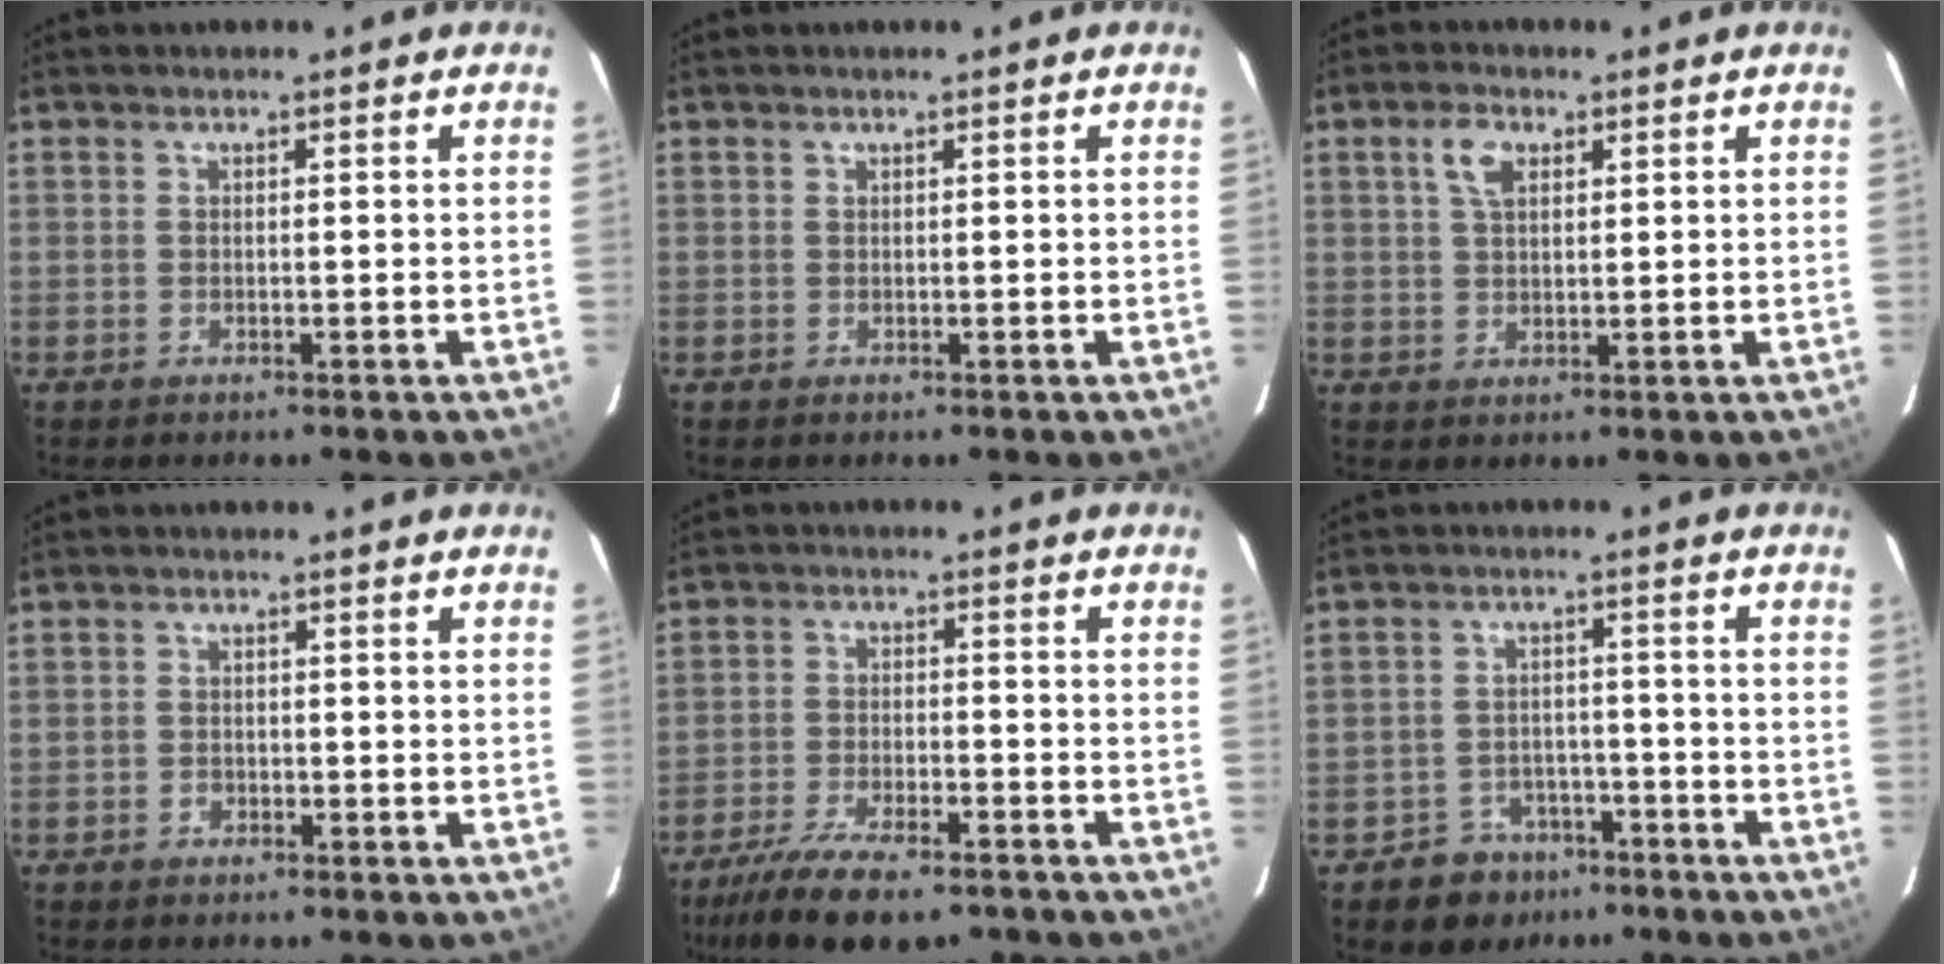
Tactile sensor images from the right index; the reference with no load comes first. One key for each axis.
{"total": 0.0}
{"total": 4.2, "fx": 1.8, "fy": 2.4, "fz": 3.0, "tx": -0.056, "ty": 0.011, "tz": 0.034}
{"total": 1.4, "fx": -0.9, "fy": 1.1, "fz": 0.1, "tx": -0.003, "ty": 0.004, "tz": -0.014}
{"total": 13.4, "fx": -10.3, "fy": 4.3, "fz": 7.5, "tx": -0.169, "ty": -0.028, "tz": -0.178}
{"total": 7.0, "fx": -4.6, "fy": 5.3, "fz": 0.6, "tx": -0.026, "ty": 0.030, "tz": -0.062}